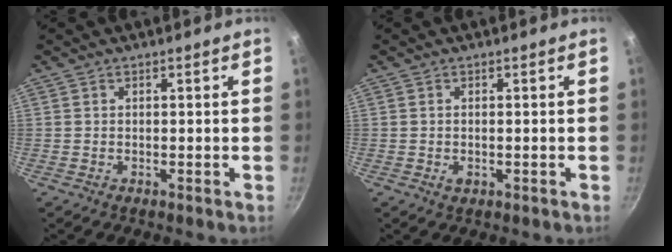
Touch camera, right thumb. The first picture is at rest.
{"total": 1.1, "force": [-0.2, 0.7, 0.8], "torque": [-0.015, -0.002, 0.000]}